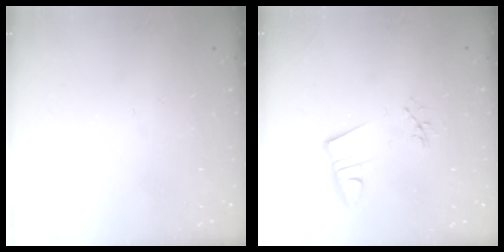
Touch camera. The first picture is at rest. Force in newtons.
{"total": 2.9, "press": 1.3, "slide": 2.6}